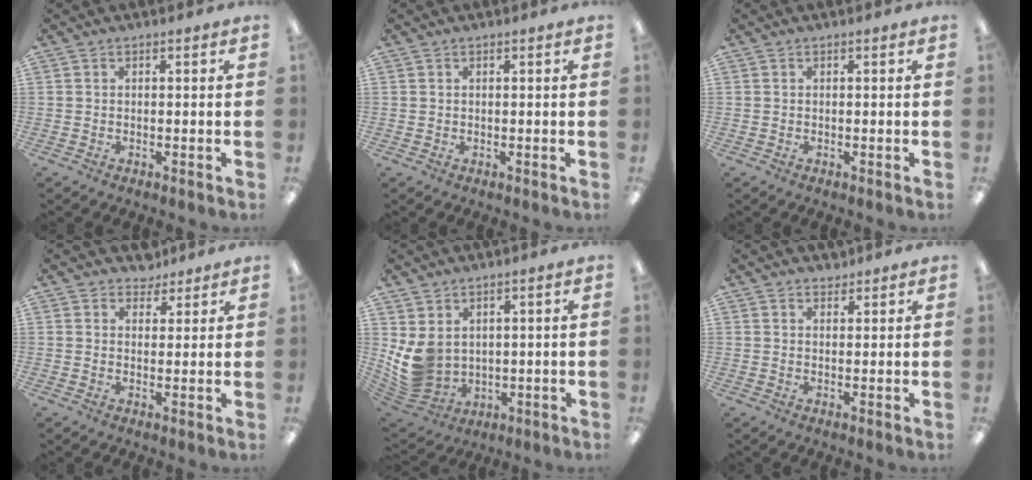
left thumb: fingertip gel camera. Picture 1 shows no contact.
{"total": 0.5, "force": [0.4, 0.3, 0.2], "torque": [-0.004, 0.003, 0.007]}
{"total": 0.0}
{"total": 3.8, "force": [3.2, 2.1, 0.3], "torque": [0.002, -0.015, 0.057]}
{"total": 8.6, "force": [2.0, 6.9, 4.8], "torque": [-0.120, -0.023, 0.045]}
{"total": 2.1, "force": [1.9, 0.8, 0.2], "torque": [0.004, -0.008, 0.036]}